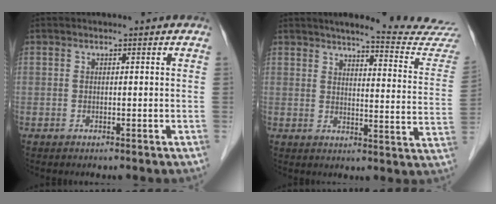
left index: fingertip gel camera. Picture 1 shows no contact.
{"total": 16.3, "force": [15.8, -0.4, 4.3], "torque": [-0.048, -0.103, 0.168]}